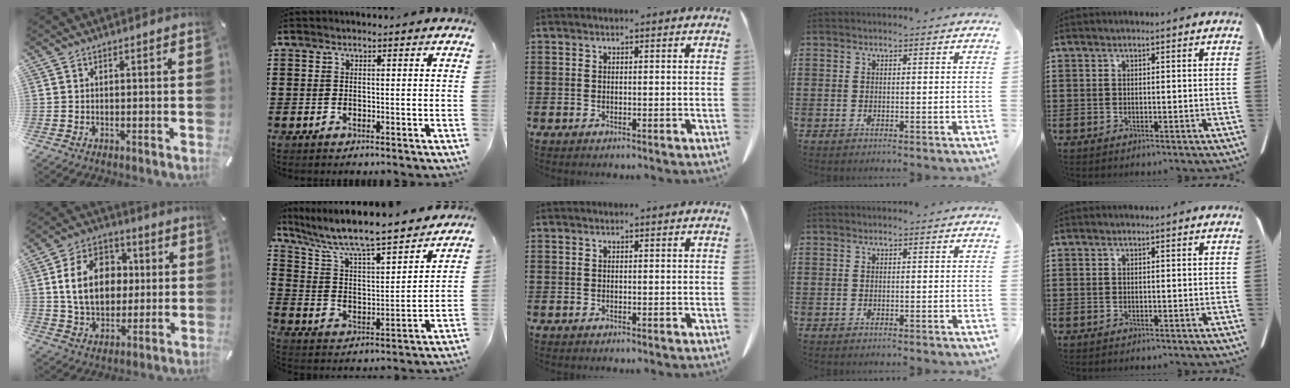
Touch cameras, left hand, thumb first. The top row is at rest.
{"thumb": {"total": 15.6, "force": [2.0, 12.0, 9.8], "torque": [-0.177, 0.017, 0.035]}, "index": {"total": 6.8, "force": [6.2, 0.3, 2.9], "torque": [-0.087, -0.052, 0.098]}}